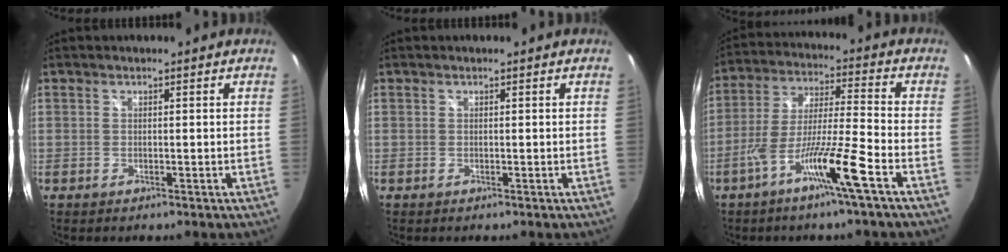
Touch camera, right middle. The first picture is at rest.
{"total": 0.0}
{"total": 11.5, "force": [-6.3, -0.5, 9.6], "torque": [-0.191, -0.003, -0.121]}